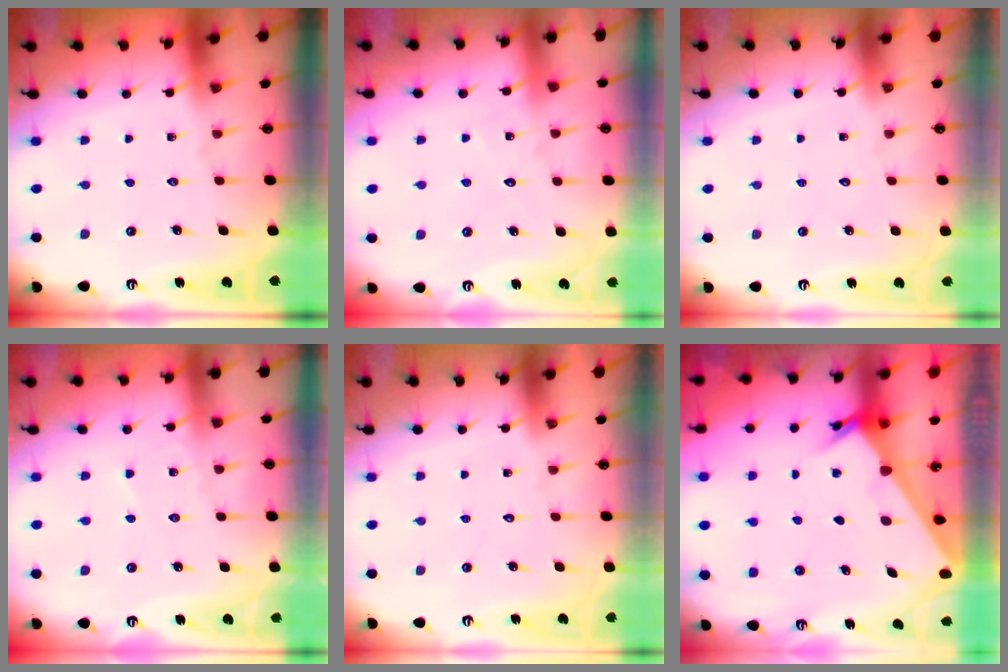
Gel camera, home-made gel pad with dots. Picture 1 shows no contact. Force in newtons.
{"total": 4.3, "press": 4.3, "slide": 0.3}
{"total": 1.8, "press": 1.7, "slide": 0.1}
{"total": 4.6, "press": 4.6, "slide": 0.4}
{"total": 1.6, "press": 1.6, "slide": 0.1}
{"total": 2.6, "press": 2.6, "slide": 0.2}